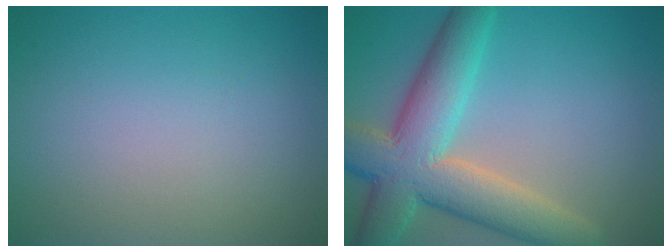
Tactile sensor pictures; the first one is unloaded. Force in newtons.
{"total": 9.2, "press": 9.2, "slide": 0.8}